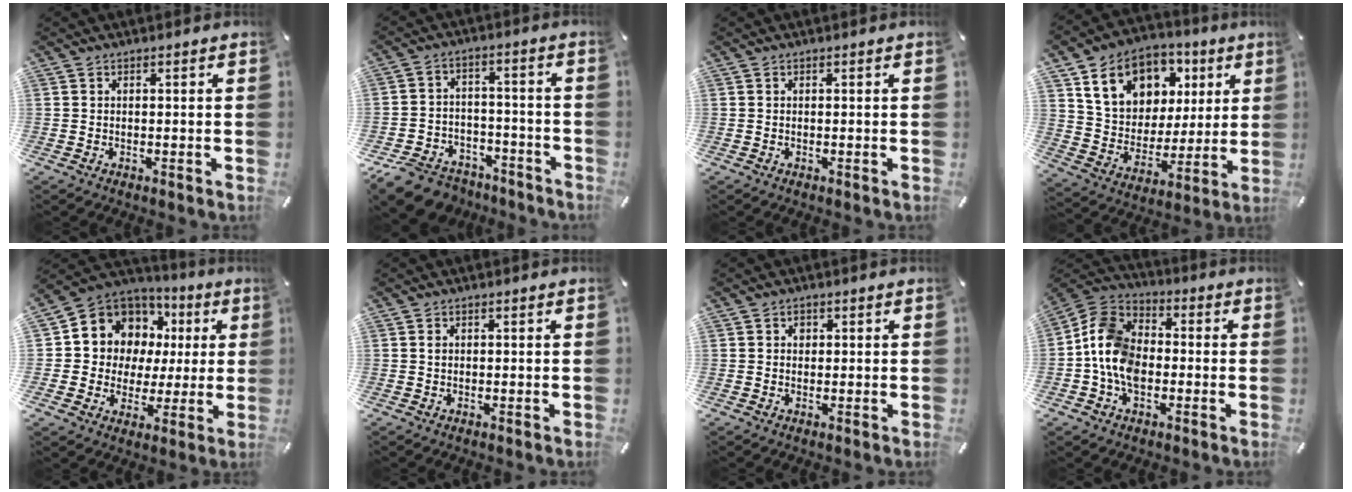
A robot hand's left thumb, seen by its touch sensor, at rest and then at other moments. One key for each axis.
{"total": 10.1, "fx": -7.7, "fy": 5.8, "fz": 2.8, "tx": -0.049, "ty": 0.050, "tz": -0.140}
{"total": 0.0}
{"total": 15.2, "fx": 7.3, "fy": 12.0, "fz": 5.7, "tx": -0.112, "ty": -0.023, "tz": 0.143}
{"total": 10.2, "fx": 4.0, "fy": 9.3, "fz": 1.5, "tx": -0.044, "ty": -0.045, "tz": 0.081}
{"total": 0.7, "fx": 0.1, "fy": 0.5, "fz": 0.5, "tx": -0.010, "ty": 0.002, "tz": 0.002}
{"total": 1.1, "fx": 0.2, "fy": 1.1, "fz": 0.3, "tx": 0.009, "ty": -0.001, "tz": -0.002}
{"total": 10.8, "fx": -2.7, "fy": 8.1, "fz": 6.7, "tx": -0.156, "ty": 0.022, "tz": -0.052}